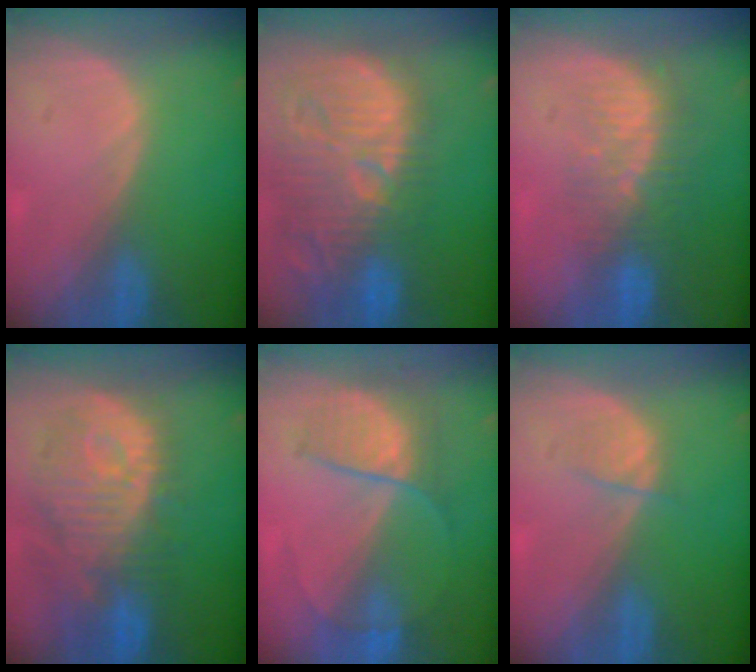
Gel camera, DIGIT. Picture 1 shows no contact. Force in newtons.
{"total": 15.0, "press": 13.1, "slide": 7.2}
{"total": 8.2, "press": 7.2, "slide": 3.9}
{"total": 12.5, "press": 11.1, "slide": 5.7}
{"total": 6.2, "press": 6.1, "slide": 0.9}
{"total": 1.9, "press": 1.9, "slide": 0.4}